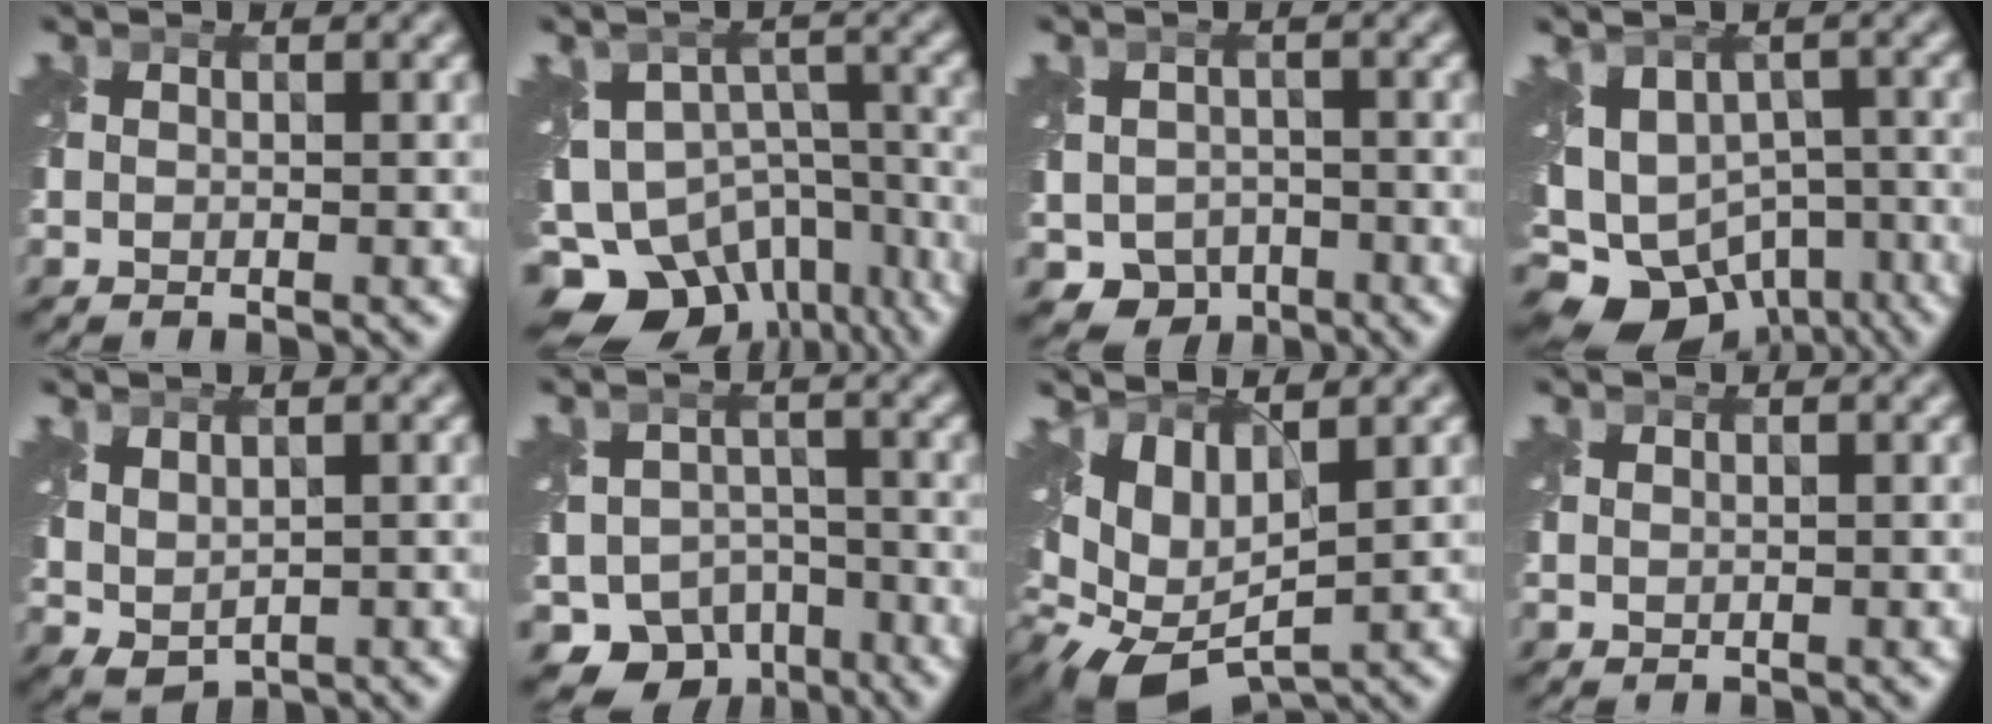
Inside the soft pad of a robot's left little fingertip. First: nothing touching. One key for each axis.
{"total": 14.4, "fx": -9.9, "fy": 8.4, "fz": 6.3, "tx": -0.116, "ty": -0.023, "tz": -0.128}
{"total": 5.1, "fx": -2.5, "fy": 4.2, "fz": 1.6, "tx": -0.020, "ty": -0.013, "tz": -0.035}
{"total": 13.0, "fx": -6.9, "fy": 8.5, "fz": 7.0, "tx": -0.127, "ty": -0.033, "tz": -0.084}
{"total": 2.4, "fx": 1.0, "fy": 1.5, "fz": 1.6, "tx": -0.037, "ty": -0.004, "tz": 0.027}
{"total": 8.8, "fx": -5.9, "fy": 5.9, "fz": 2.7, "tx": -0.035, "ty": -0.018, "tz": -0.085}
{"total": 7.1, "fx": 0.7, "fy": 4.3, "fz": 5.6, "tx": -0.113, "ty": -0.014, "tz": 0.016}
{"total": 0.5, "fx": 0.4, "fy": 0.2, "fz": 0.3, "tx": -0.009, "ty": -0.001, "tz": 0.010}